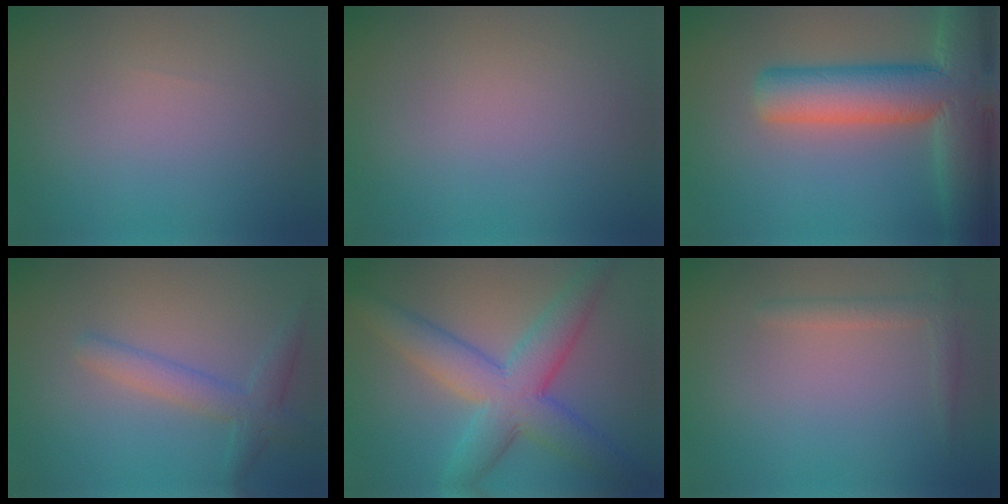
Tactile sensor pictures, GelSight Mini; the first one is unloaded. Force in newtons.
{"total": 0.0}
{"total": 11.0, "press": 10.9, "slide": 0.7}
{"total": 3.1, "press": 3.1, "slide": 0.2}
{"total": 7.6, "press": 7.5, "slide": 0.3}
{"total": 1.7, "press": 1.6, "slide": 0.1}